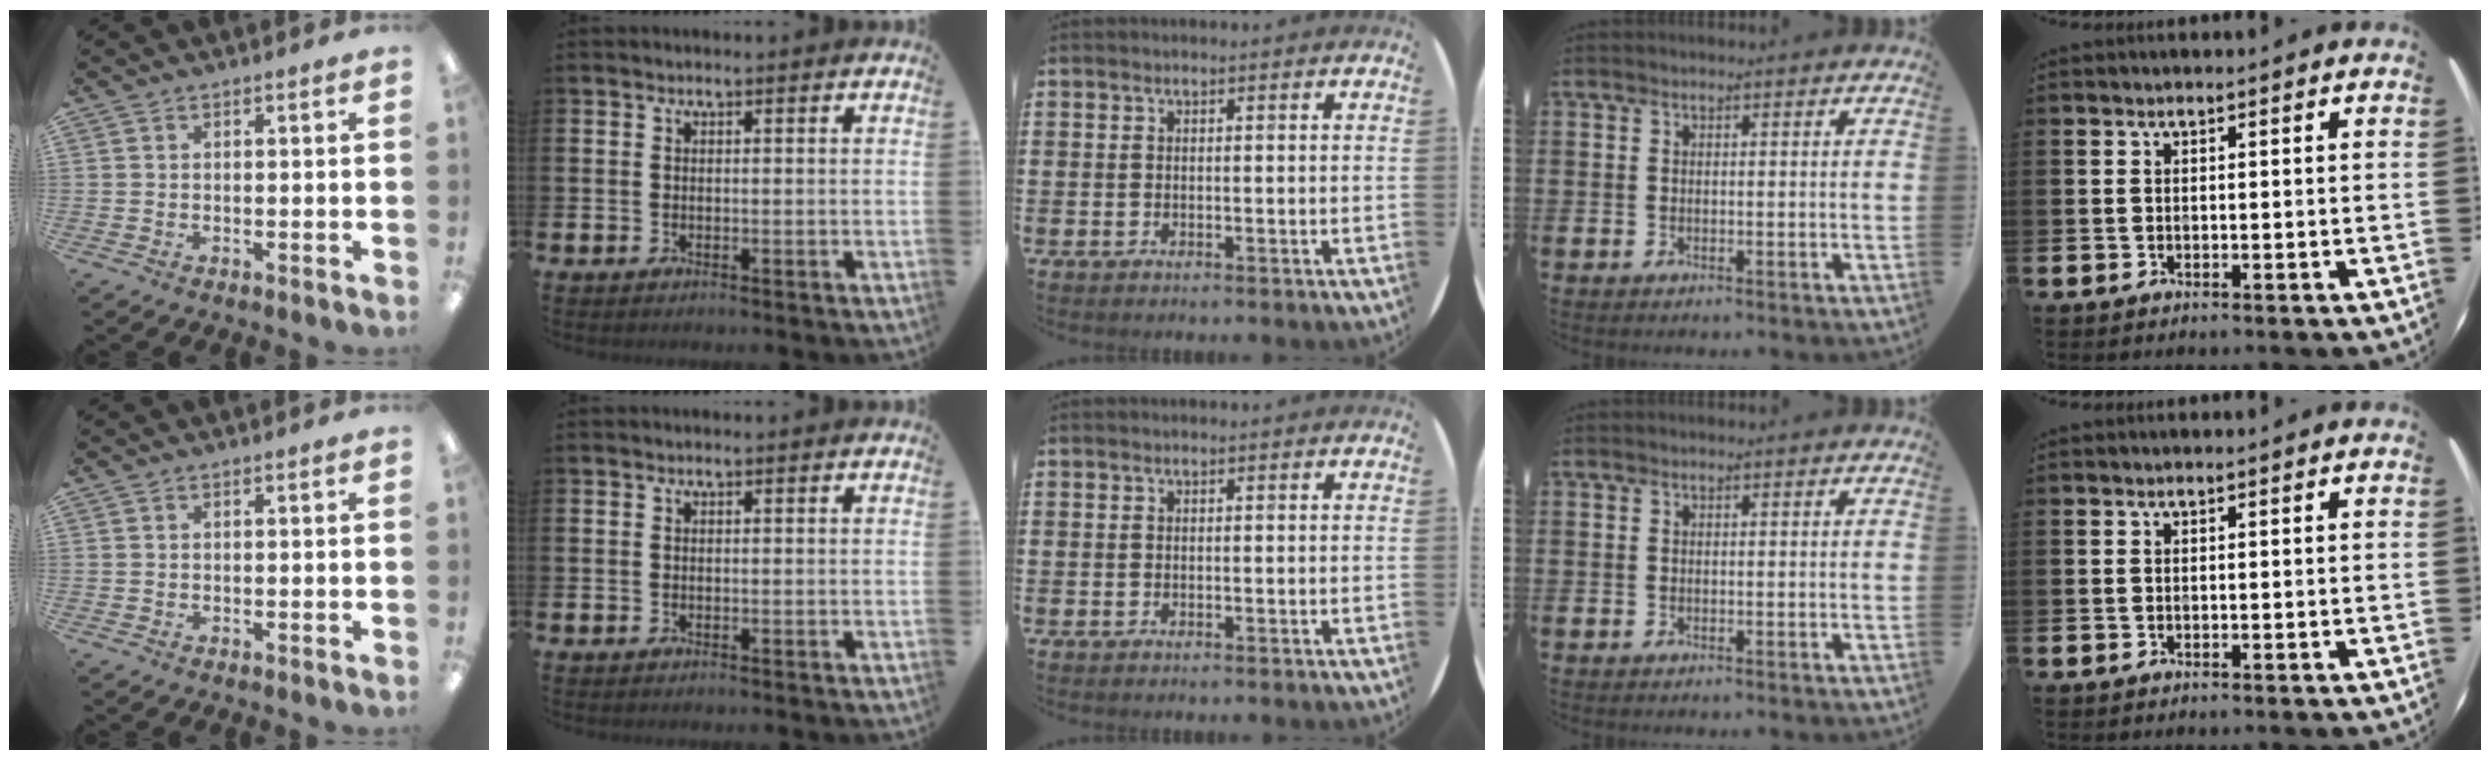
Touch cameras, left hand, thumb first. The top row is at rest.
{}